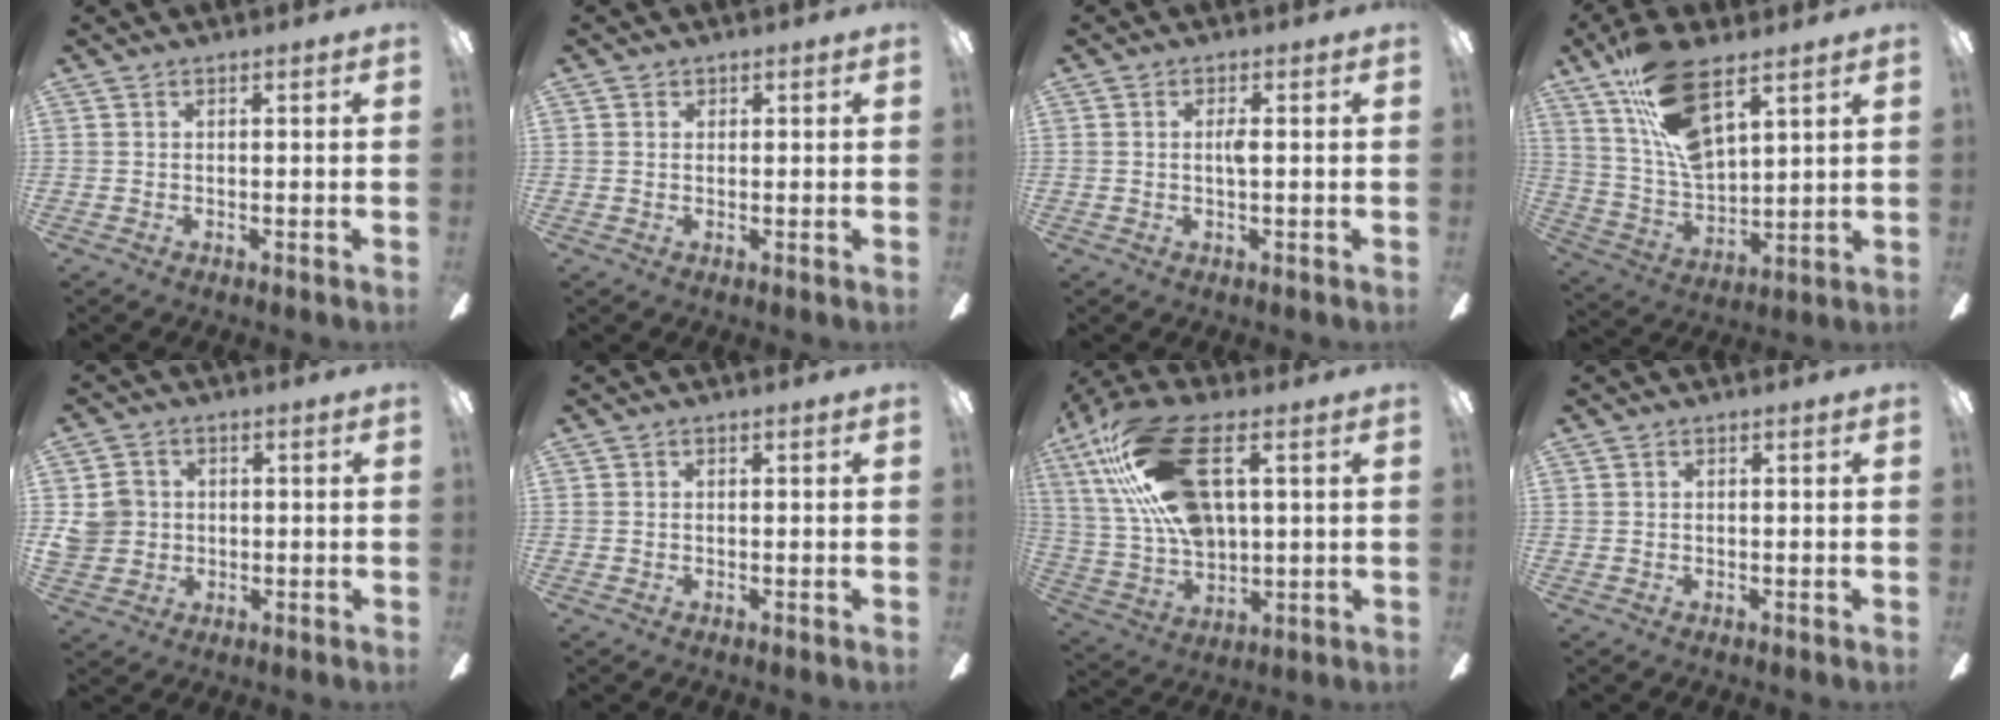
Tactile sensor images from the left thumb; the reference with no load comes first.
{"total": 0.9, "force": [0.4, 0.7, 0.2], "torque": [0.003, 0.000, 0.006]}
{"total": 1.8, "force": [0.2, 0.3, 1.8], "torque": [-0.036, 0.001, 0.001]}
{"total": 17.1, "force": [10.5, 6.9, 11.6], "torque": [-0.239, -0.043, 0.187]}
{"total": 6.5, "force": [0.2, 6.2, 2.1], "torque": [-0.056, 0.016, 0.008]}
{"total": 0.0}
{"total": 23.4, "force": [9.0, 11.2, 18.5], "torque": [-0.384, -0.014, 0.153]}
{"total": 0.0}